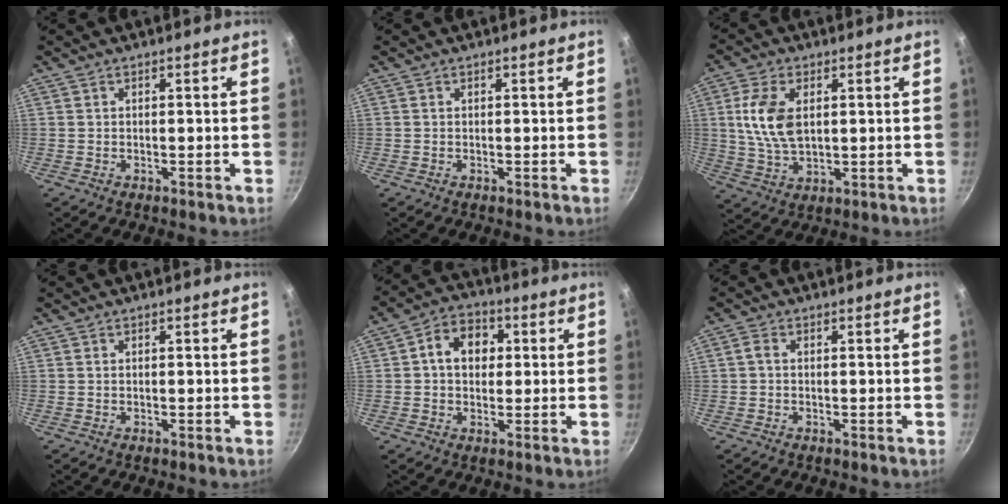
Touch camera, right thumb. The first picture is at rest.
{"total": 0.0}
{"total": 10.2, "force": [2.0, 5.9, 8.1], "torque": [-0.155, -0.008, 0.041]}
{"total": 0.0}
{"total": 8.6, "force": [1.4, 6.7, 5.3], "torque": [-0.055, 0.013, 0.009]}
{"total": 1.4, "force": [0.0, 1.0, 1.0], "torque": [-0.024, 0.006, -0.002]}